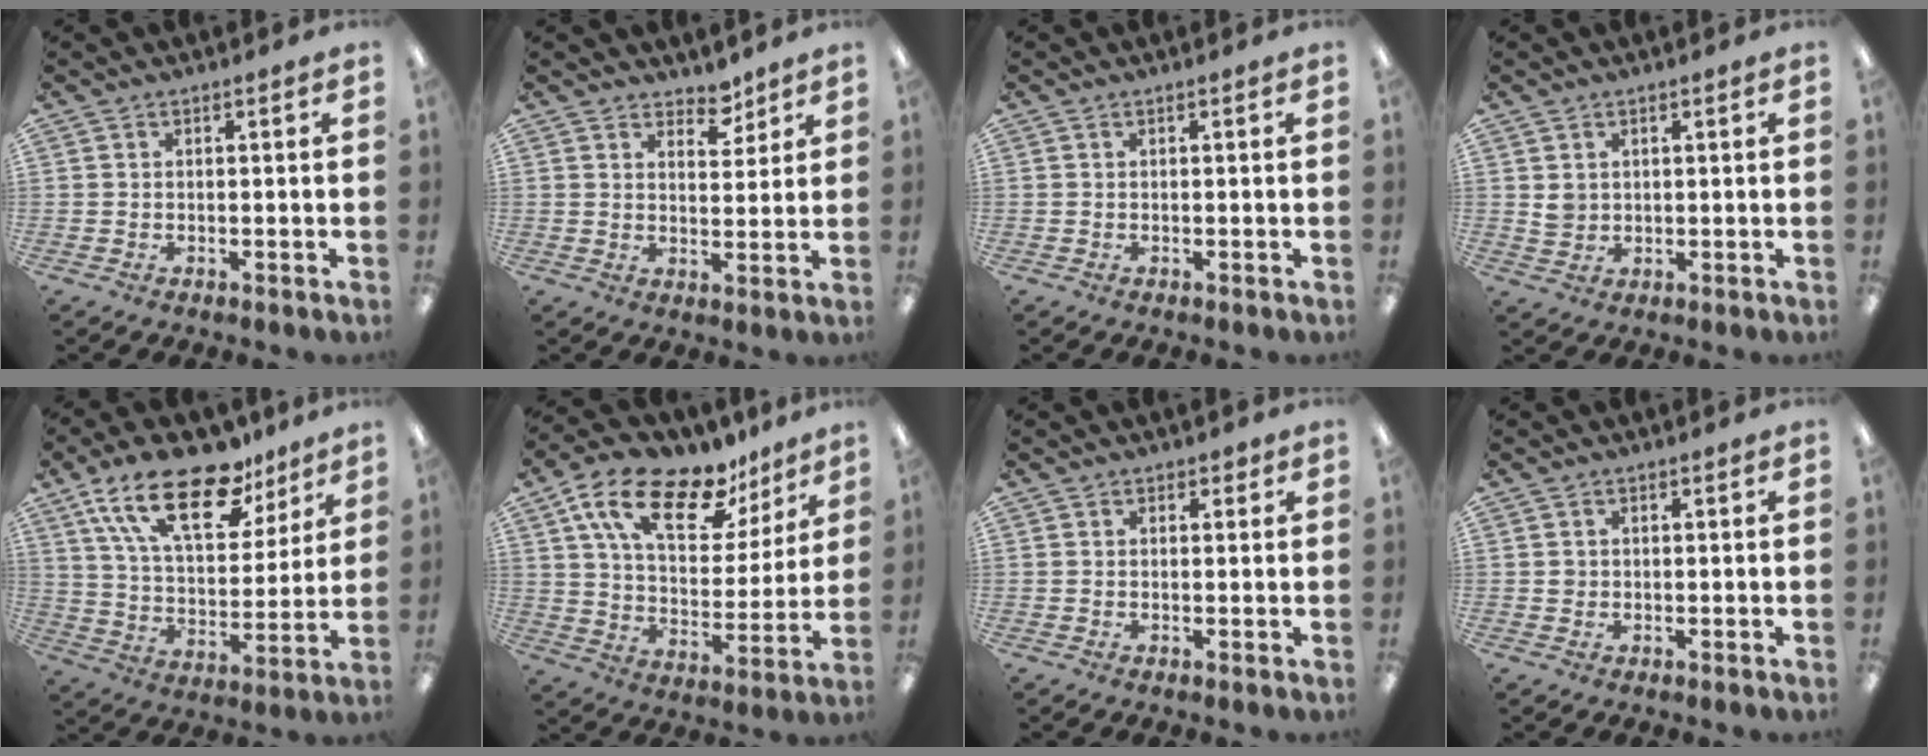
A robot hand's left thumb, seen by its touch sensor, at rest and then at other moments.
{"total": 5.3, "force": [4.4, 2.5, 1.3], "torque": [-0.005, -0.030, 0.077]}
{"total": 0.0}
{"total": 2.8, "force": [1.2, 2.5, 0.6], "torque": [-0.010, -0.001, 0.020]}
{"total": 25.4, "force": [15.1, 11.9, 16.5], "torque": [-0.308, -0.079, 0.266]}
{"total": 20.1, "force": [13.1, 9.3, 12.0], "torque": [-0.207, -0.071, 0.227]}
{"total": 1.2, "force": [0.8, 0.9, 0.3], "torque": [0.001, -0.001, 0.013]}
{"total": 1.2, "force": [0.2, 1.2, 0.2], "torque": [-0.005, 0.005, 0.001]}